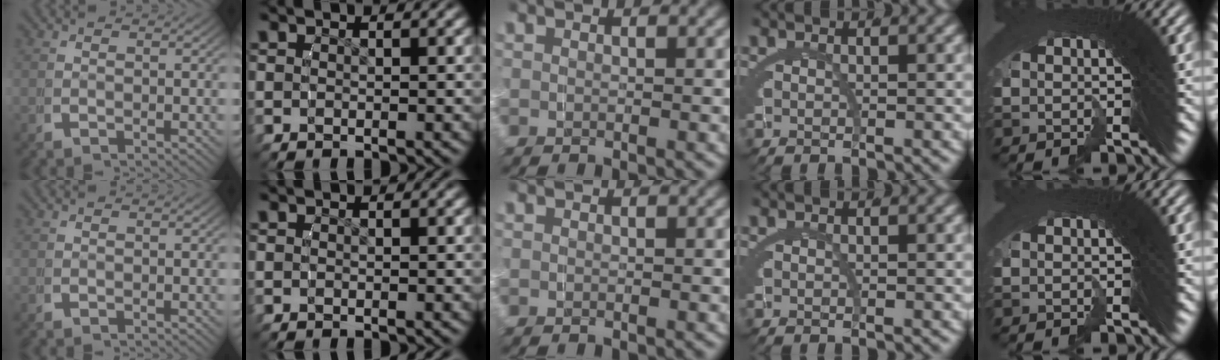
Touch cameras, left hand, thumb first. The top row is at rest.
{}